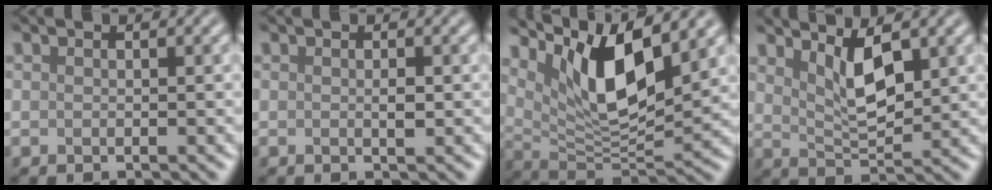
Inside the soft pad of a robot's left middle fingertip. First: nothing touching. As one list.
[{"total": 0.8, "force": [0.0, 0.2, 0.8], "torque": [-0.015, -0.002, 0.000]}, {"total": 8.9, "force": [4.8, 2.8, 7.1], "torque": [-0.126, -0.014, 0.091]}, {"total": 4.3, "force": [2.3, 1.3, 3.4], "torque": [-0.064, -0.010, 0.043]}]